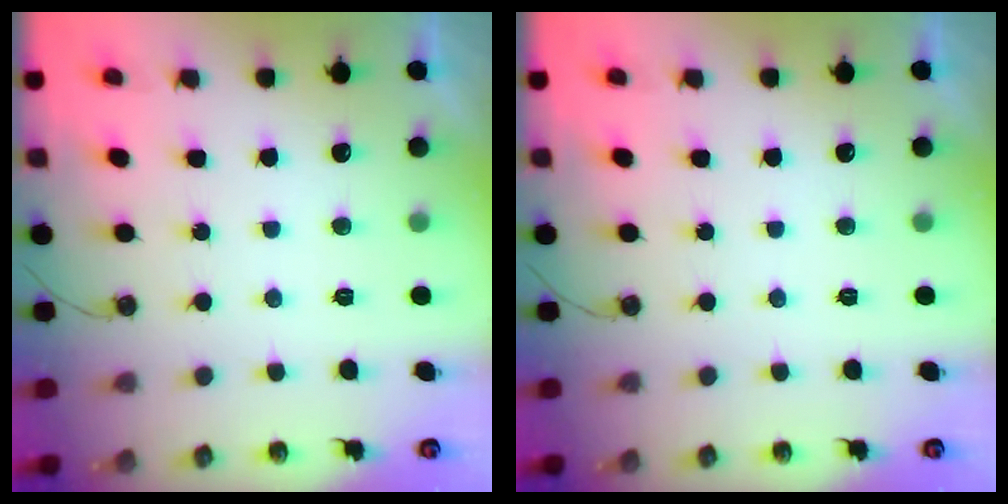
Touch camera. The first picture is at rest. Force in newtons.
{"total": 0.0}